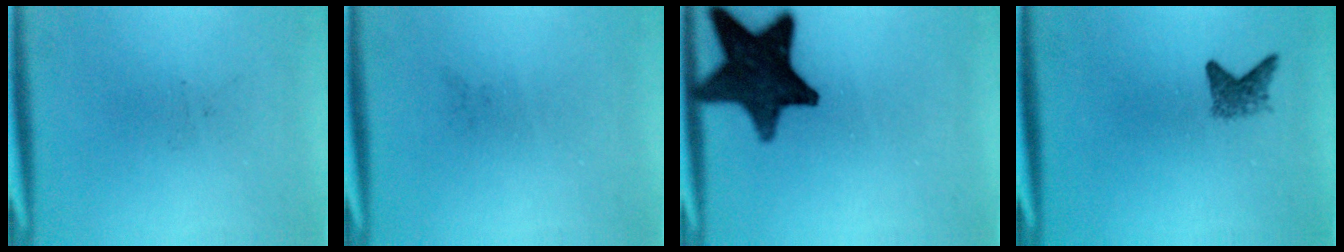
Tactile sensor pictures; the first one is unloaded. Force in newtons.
{"total": 0.0}
{"total": 15.4}
{"total": 2.2}